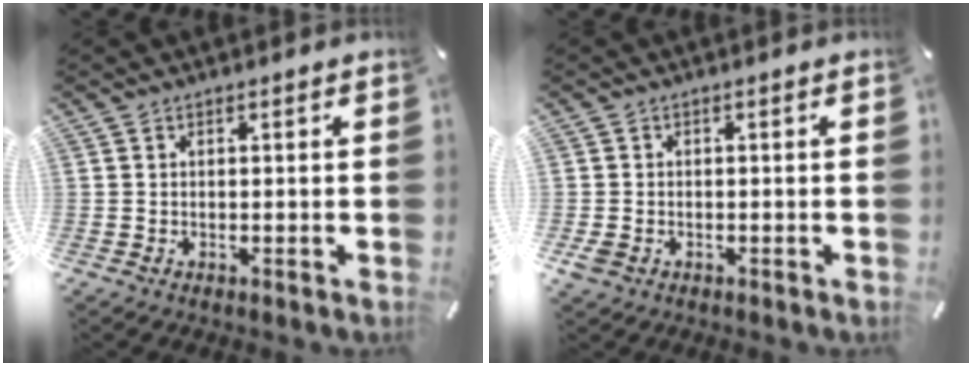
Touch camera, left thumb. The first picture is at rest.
{"total": 3.0, "force": [-0.9, 2.7, 0.6], "torque": [-0.008, 0.006, -0.015]}